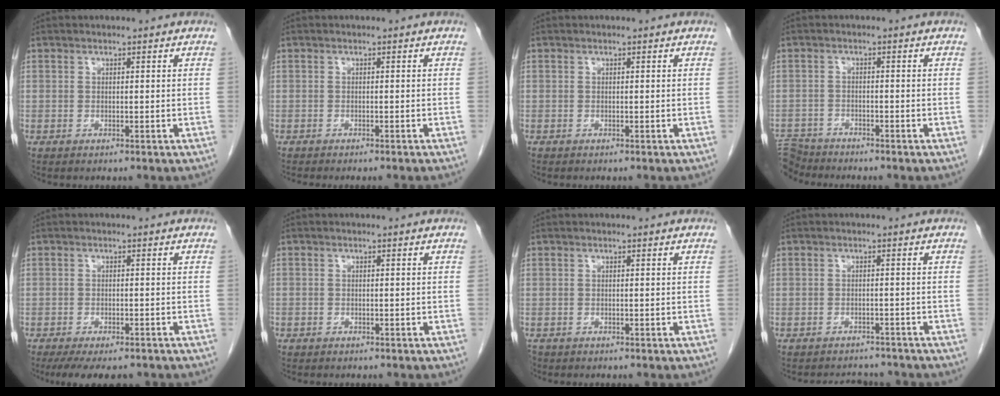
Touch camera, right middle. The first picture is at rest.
{"total": 3.0, "force": [-2.7, -0.1, 1.4], "torque": [-0.017, 0.000, -0.033]}
{"total": 0.0}
{"total": 5.7, "force": [-5.5, 1.2, -0.1], "torque": [0.003, -0.004, -0.106]}
{"total": 9.0, "force": [-7.2, 3.1, 4.5], "torque": [-0.064, -0.012, -0.100]}
{"total": 0.9, "force": [-0.6, 0.7, 0.0], "torque": [-0.010, 0.003, -0.013]}
{"total": 1.4, "force": [-1.1, 0.8, 0.3], "torque": [-0.011, -0.001, -0.018]}
{"total": 6.1, "force": [-5.8, 1.6, 0.8], "torque": [-0.013, 0.001, -0.071]}